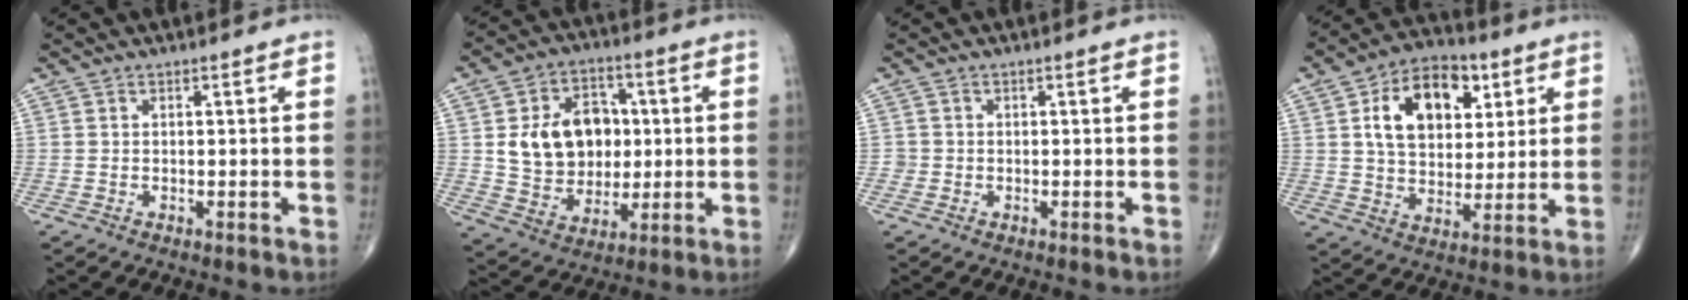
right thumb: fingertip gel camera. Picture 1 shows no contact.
{"total": 15.1, "force": [1.8, 11.7, 9.3], "torque": [-0.109, 0.005, 0.041]}
{"total": 1.2, "force": [-0.3, 1.1, -0.1], "torque": [0.008, 0.006, -0.007]}
{"total": 16.1, "force": [5.4, 10.5, 10.9], "torque": [-0.143, -0.006, 0.089]}